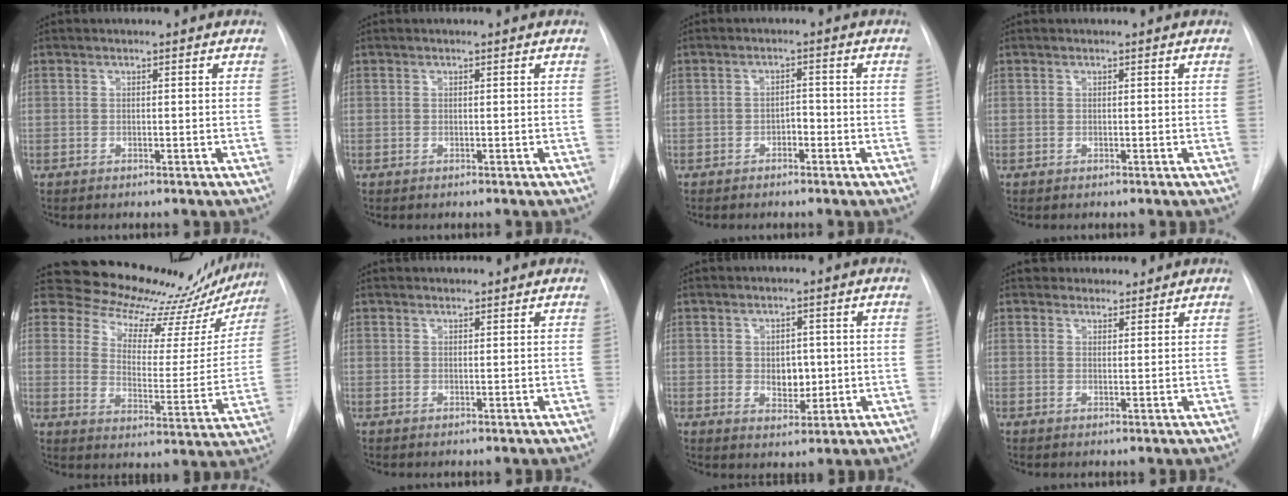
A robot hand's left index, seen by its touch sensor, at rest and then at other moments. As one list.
[{"total": 0.0}, {"total": 2.2, "force": [-1.6, 0.8, 1.1], "torque": [-0.010, 0.000, -0.029]}, {"total": 0.0}, {"total": 22.2, "force": [20.0, 7.4, 6.1], "torque": [-0.081, -0.061, 0.241]}, {"total": 1.1, "force": [1.1, 0.3, -0.1], "torque": [-0.001, 0.010, 0.018]}, {"total": 3.8, "force": [-0.4, 2.6, 2.6], "torque": [-0.032, -0.007, 0.001]}, {"total": 5.1, "force": [4.6, 2.1, 0.3], "torque": [0.005, -0.004, 0.059]}]